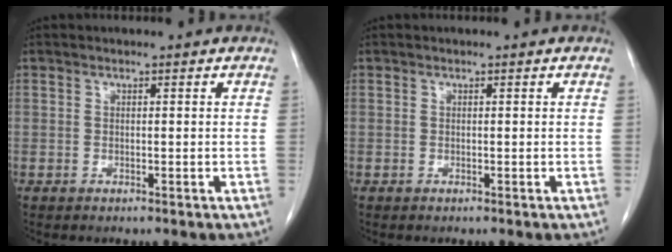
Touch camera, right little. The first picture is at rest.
{"total": 0.0}